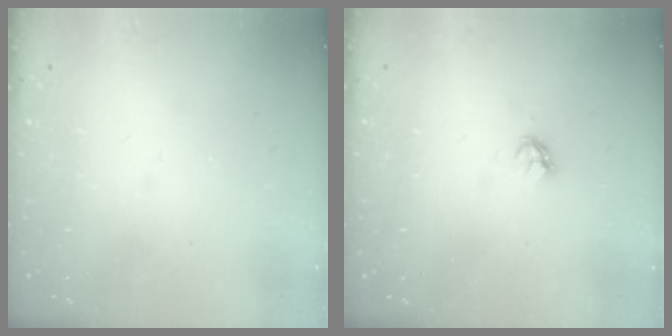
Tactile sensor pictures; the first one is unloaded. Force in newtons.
{"total": 2.4, "press": 2.4, "slide": 0.3}